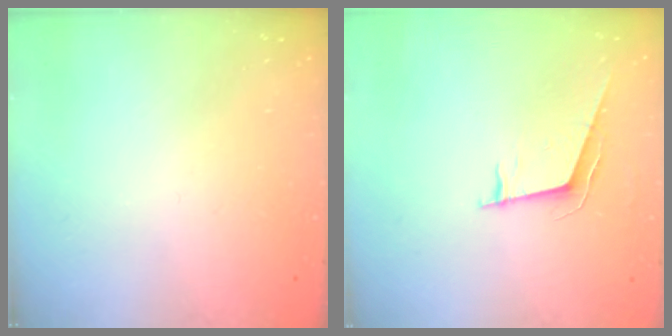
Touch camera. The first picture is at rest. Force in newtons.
{"total": 6.6, "press": 6.2, "slide": 2.4}